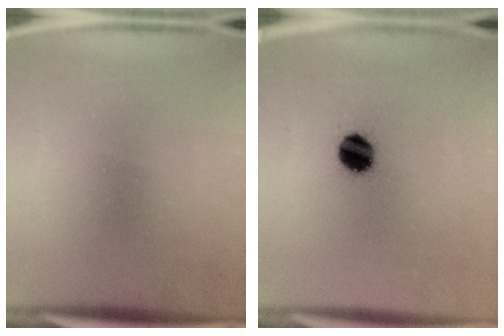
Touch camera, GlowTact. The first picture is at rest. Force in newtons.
{"total": 7.7}